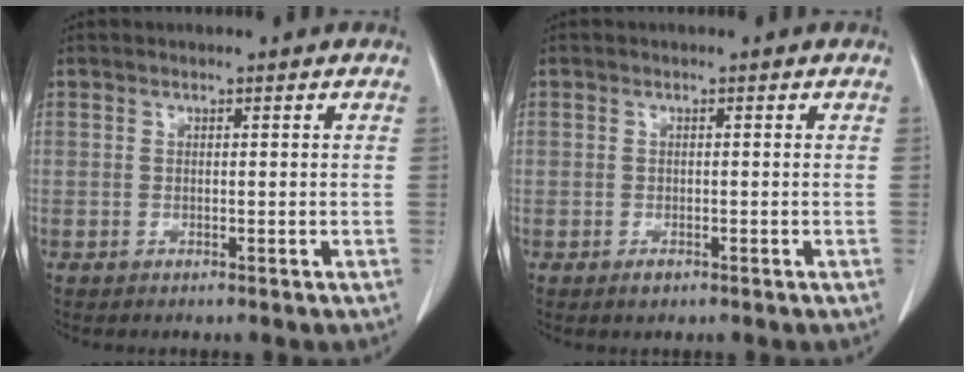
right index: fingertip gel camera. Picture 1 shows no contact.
{"total": 1.1, "force": [-0.6, 0.8, 0.4], "torque": [-0.004, 0.002, -0.007]}